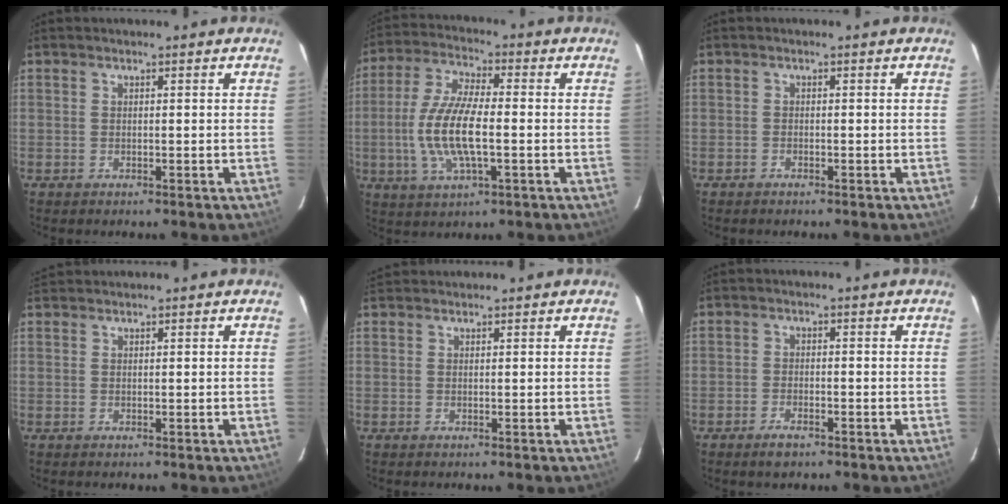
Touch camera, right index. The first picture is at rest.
{"total": 12.6, "force": [-1.8, 4.0, 11.8], "torque": [-0.247, -0.001, -0.037]}
{"total": 0.5, "force": [-0.5, 0.1, 0.1], "torque": [-0.001, 0.001, -0.010]}
{"total": 1.4, "force": [1.4, 0.3, 0.1], "torque": [0.001, 0.010, 0.027]}
{"total": 2.3, "force": [2.1, 0.8, 0.4], "torque": [-0.005, 0.016, 0.039]}
{"total": 2.7, "force": [-2.0, 1.0, 1.6], "torque": [-0.039, -0.002, -0.038]}